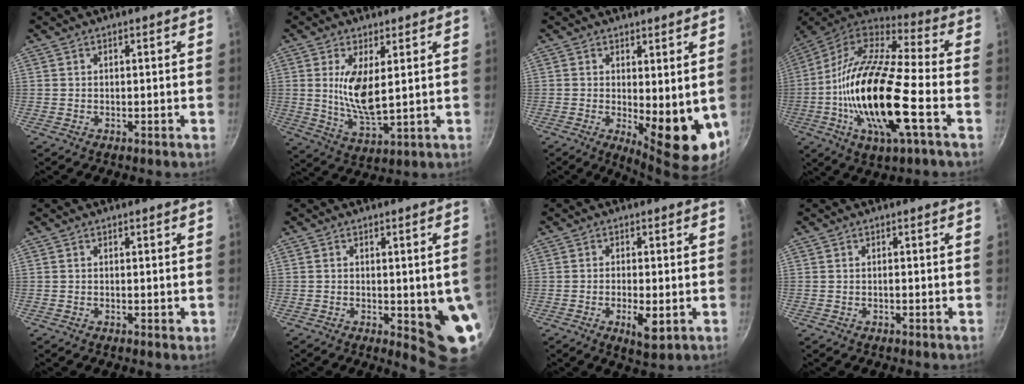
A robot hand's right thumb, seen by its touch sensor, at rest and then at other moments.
{"total": 8.9, "force": [2.1, 3.1, 8.1], "torque": [-0.156, -0.026, 0.047]}
{"total": 10.4, "force": [0.1, 4.1, 9.6], "torque": [-0.106, -0.014, 0.013]}
{"total": 24.1, "force": [-5.5, 7.2, 22.3], "torque": [-0.424, 0.024, -0.123]}
{"total": 0.6, "force": [0.1, 0.2, 0.5], "torque": [-0.006, 0.002, -0.001]}
{"total": 9.4, "force": [-1.5, 2.9, 8.9], "torque": [-0.078, -0.006, -0.014]}
{"total": 4.5, "force": [-1.2, 1.6, 4.0], "torque": [-0.066, -0.005, -0.018]}
{"total": 0.0}